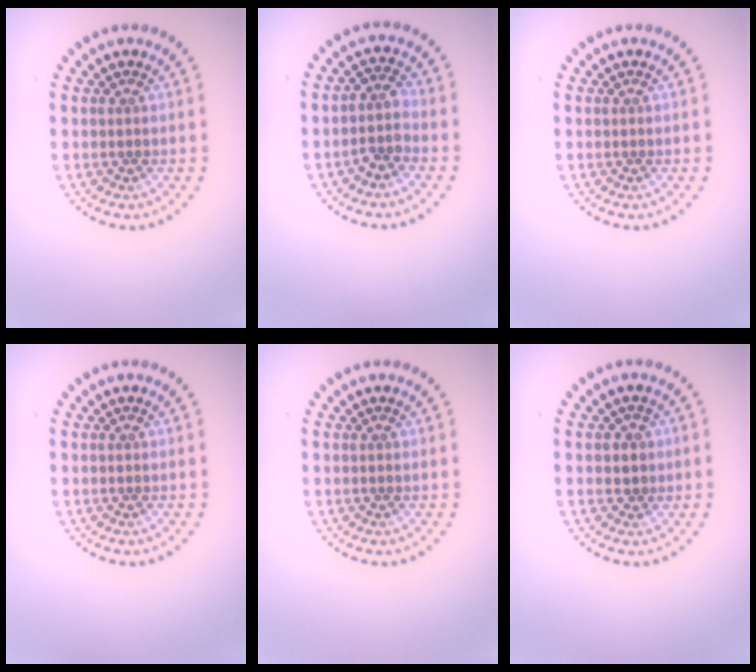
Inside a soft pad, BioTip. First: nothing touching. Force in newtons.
{"total": 2.0, "press": 1.6, "slide": 1.2}
{"total": 0.0}
{"total": 0.0}
{"total": 0.0}
{"total": 1.2, "press": 1.0, "slide": 0.7}